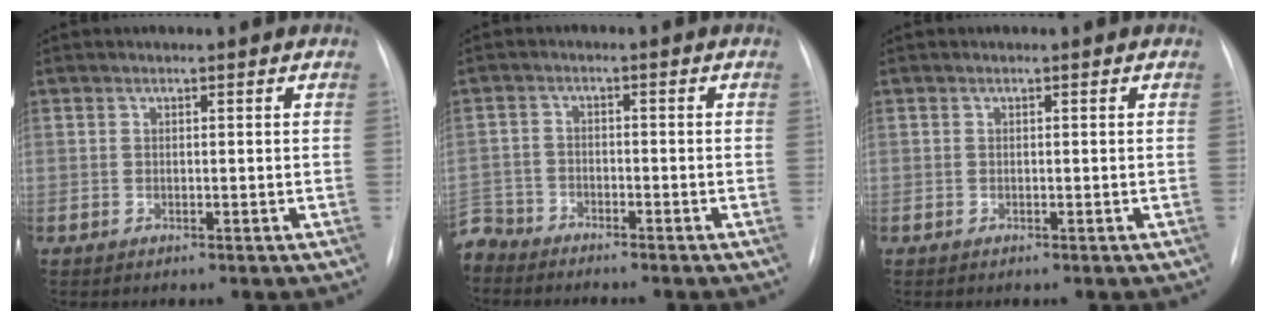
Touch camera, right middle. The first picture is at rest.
{"total": 6.1, "force": [-5.8, 2.0, 0.0], "torque": [0.004, -0.011, -0.115]}
{"total": 0.0}